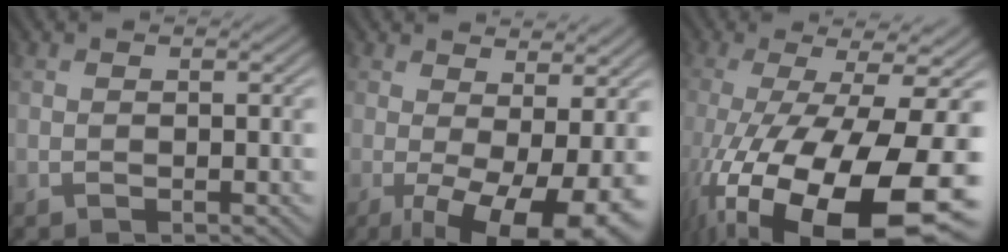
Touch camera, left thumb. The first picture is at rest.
{"total": 10.9, "force": [-2.7, 3.6, 10.0], "torque": [-0.136, 0.006, -0.034]}
{"total": 20.1, "force": [-8.1, 6.3, 17.3], "torque": [-0.300, -0.047, -0.115]}